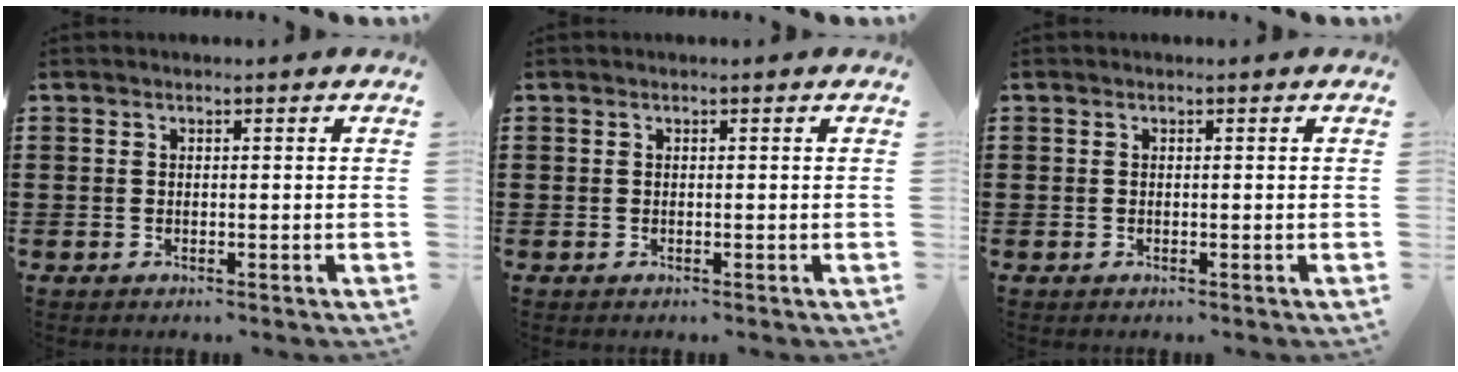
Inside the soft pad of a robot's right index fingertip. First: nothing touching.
{"total": 0.0}
{"total": 0.0}